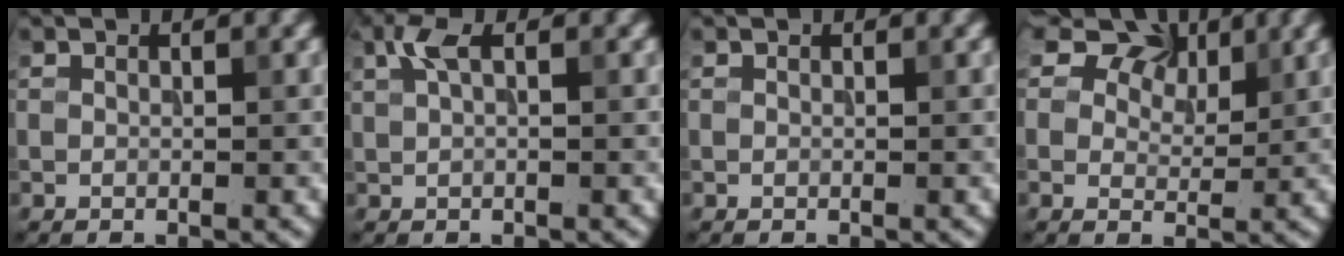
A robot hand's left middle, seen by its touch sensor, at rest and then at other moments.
{"total": 1.9, "force": [1.0, 0.5, 1.5], "torque": [-0.035, 0.005, 0.015]}
{"total": 0.0}
{"total": 7.5, "force": [5.3, 4.2, 3.3], "torque": [-0.058, 0.011, 0.072]}